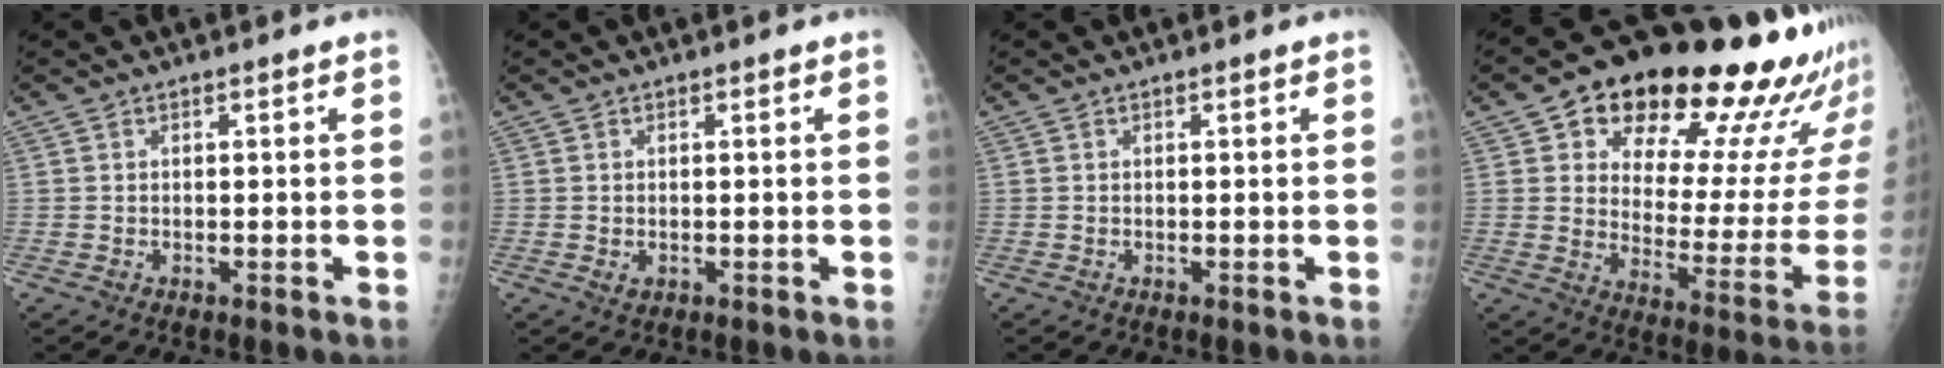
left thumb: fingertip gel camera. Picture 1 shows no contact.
{"total": 1.2, "force": [-0.1, 0.9, 0.7], "torque": [-0.008, -0.001, 0.001]}
{"total": 0.0}
{"total": 29.0, "force": [18.6, 11.6, 18.9], "torque": [-0.228, -0.057, 0.255]}